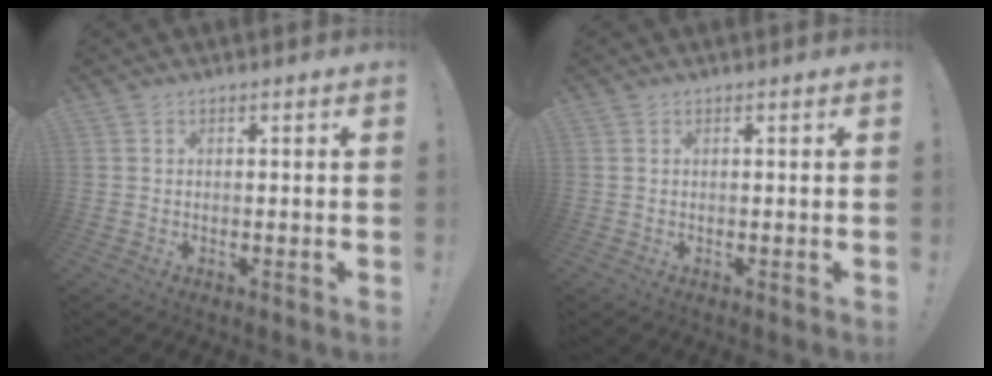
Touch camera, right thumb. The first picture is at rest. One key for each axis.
{"total": 0.0}